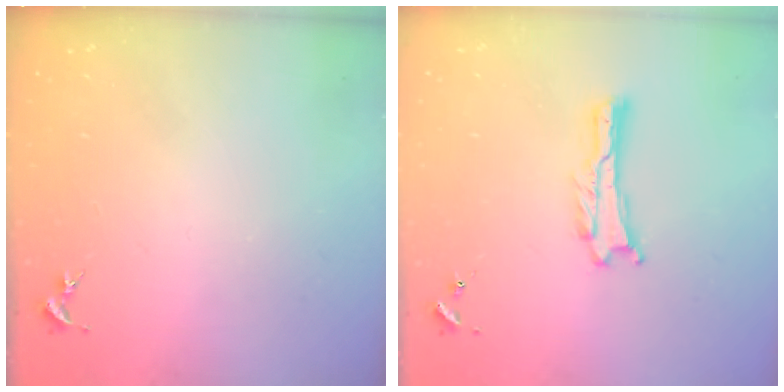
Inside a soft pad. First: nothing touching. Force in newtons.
{"total": 0.0}